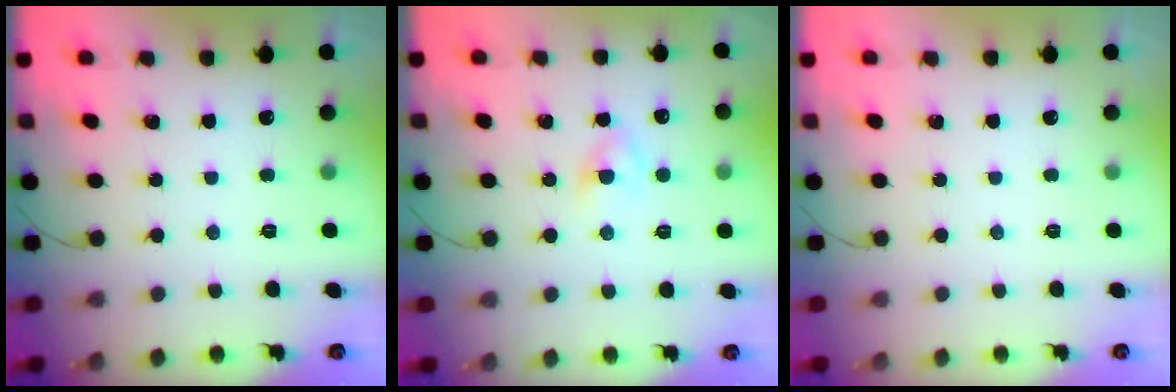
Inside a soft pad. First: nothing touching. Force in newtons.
{"total": 2.8, "press": 2.6, "slide": 1.2}
{"total": 0.0}